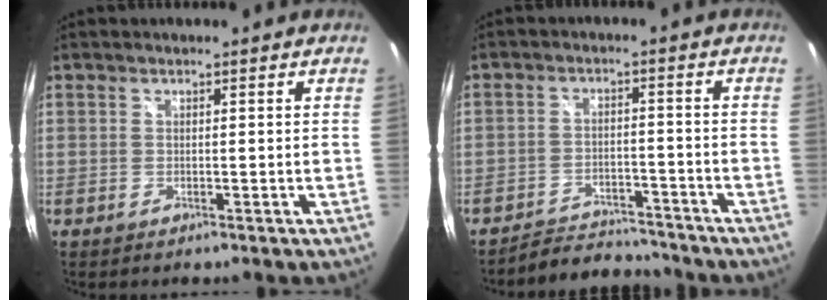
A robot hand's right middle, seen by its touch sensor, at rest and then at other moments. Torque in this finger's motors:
{"motor_torque": [-0.12, -0.49, -0.61, -0.21]}